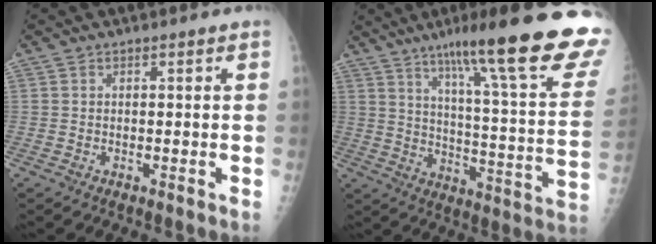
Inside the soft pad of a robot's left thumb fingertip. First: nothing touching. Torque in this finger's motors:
{"motor_torque": [1.65, -0.32, 1.40, -1.38, 0.39]}